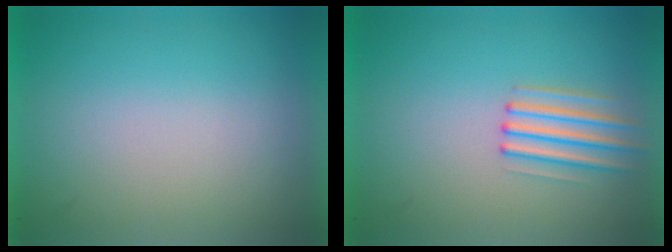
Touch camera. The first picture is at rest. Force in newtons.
{"total": 2.1}